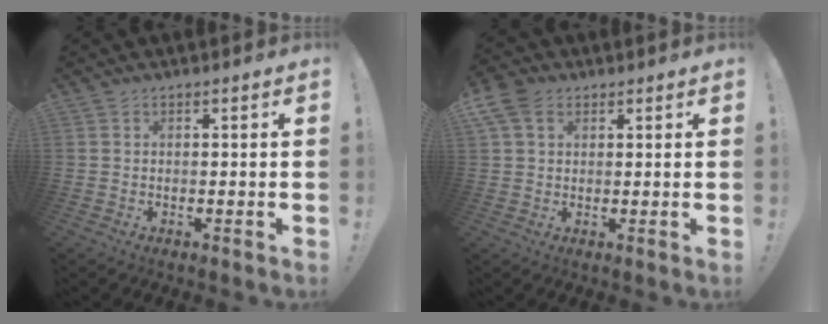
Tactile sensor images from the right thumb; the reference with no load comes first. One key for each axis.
{"total": 7.1, "fx": 3.1, "fy": 4.9, "fz": 4.1, "tx": -0.085, "ty": 0.002, "tz": 0.064}